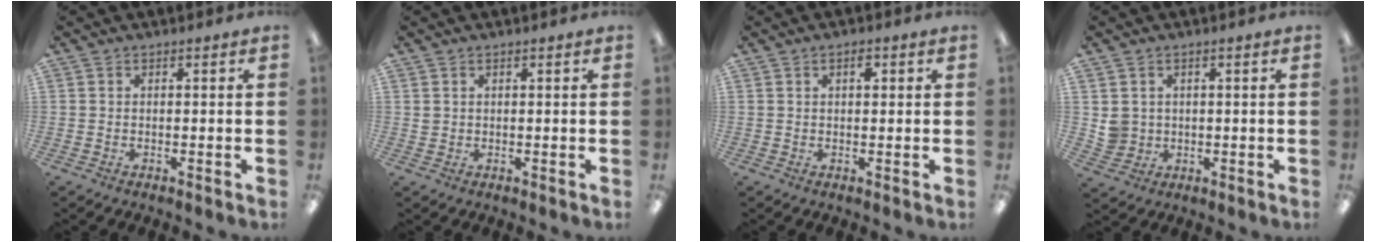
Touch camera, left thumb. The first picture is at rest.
{"total": 1.2, "force": [0.6, 1.0, 0.2], "torque": [-0.005, 0.004, 0.010]}
{"total": 2.3, "force": [1.1, 1.2, 1.7], "torque": [-0.020, 0.000, 0.014]}
{"total": 4.1, "force": [1.1, 3.9, 0.3], "torque": [-0.001, 0.003, 0.021]}